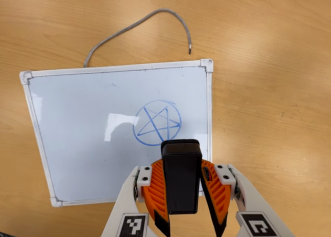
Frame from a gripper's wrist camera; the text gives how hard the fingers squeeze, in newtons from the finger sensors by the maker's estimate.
{"total": 7.9, "left": 7.0, "right": 8.8}